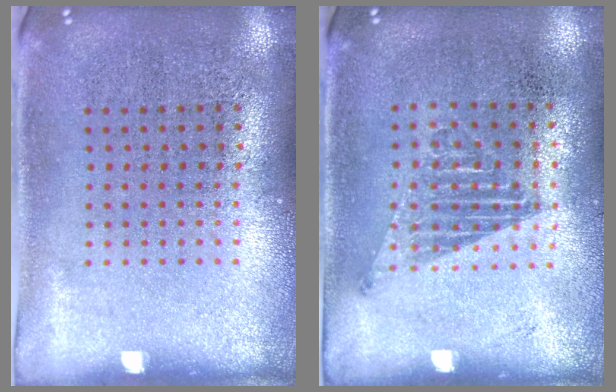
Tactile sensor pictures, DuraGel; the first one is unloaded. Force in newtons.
{"total": 1.3, "press": 1.0, "slide": 0.8}